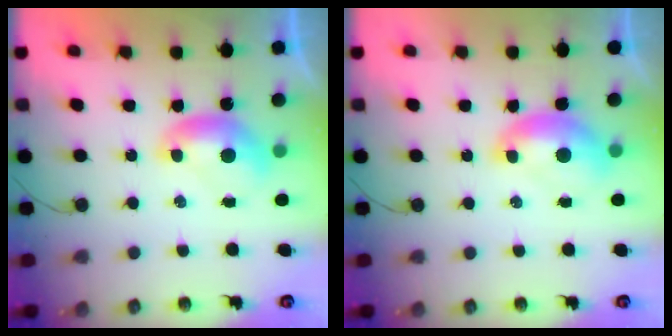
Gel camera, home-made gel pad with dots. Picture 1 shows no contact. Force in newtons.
{"total": 1.5, "press": 1.4, "slide": 0.6}